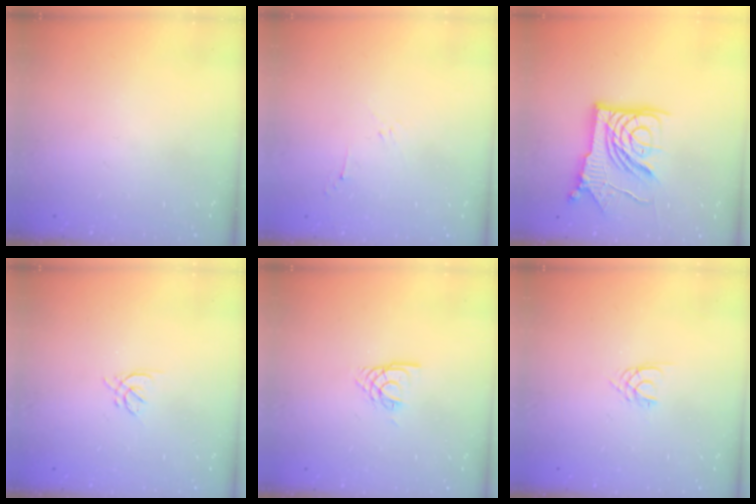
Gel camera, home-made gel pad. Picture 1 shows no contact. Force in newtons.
{"total": 2.8, "press": 2.7, "slide": 0.6}
{"total": 15.6, "press": 15.5, "slide": 1.5}
{"total": 2.8, "press": 2.8, "slide": 0.7}
{"total": 3.7, "press": 3.7, "slide": 0.3}
{"total": 2.4, "press": 2.4, "slide": 0.3}